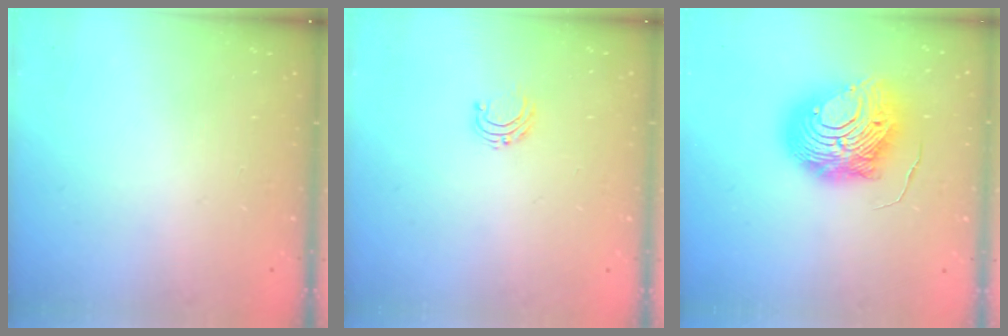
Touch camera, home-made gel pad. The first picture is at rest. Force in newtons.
{"total": 4.9, "press": 4.9, "slide": 0.5}
{"total": 15.3, "press": 15.2, "slide": 1.6}